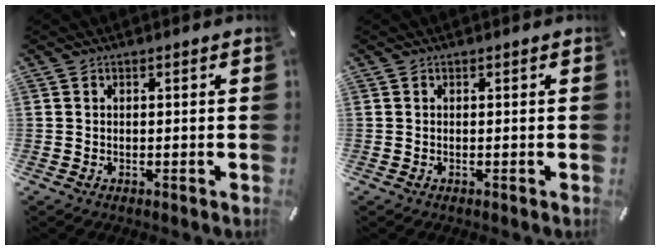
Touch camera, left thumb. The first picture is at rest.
{"total": 0.0}